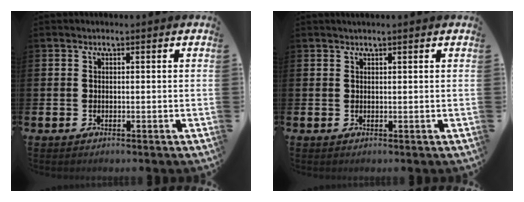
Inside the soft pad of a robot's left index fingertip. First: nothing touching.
{"total": 0.7, "force": [0.6, -0.1, 0.3], "torque": [-0.002, 0.000, 0.011]}